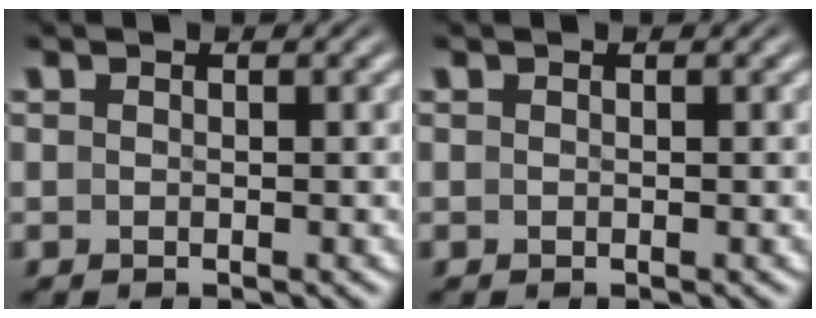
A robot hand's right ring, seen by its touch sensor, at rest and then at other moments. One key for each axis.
{"total": 0.0}